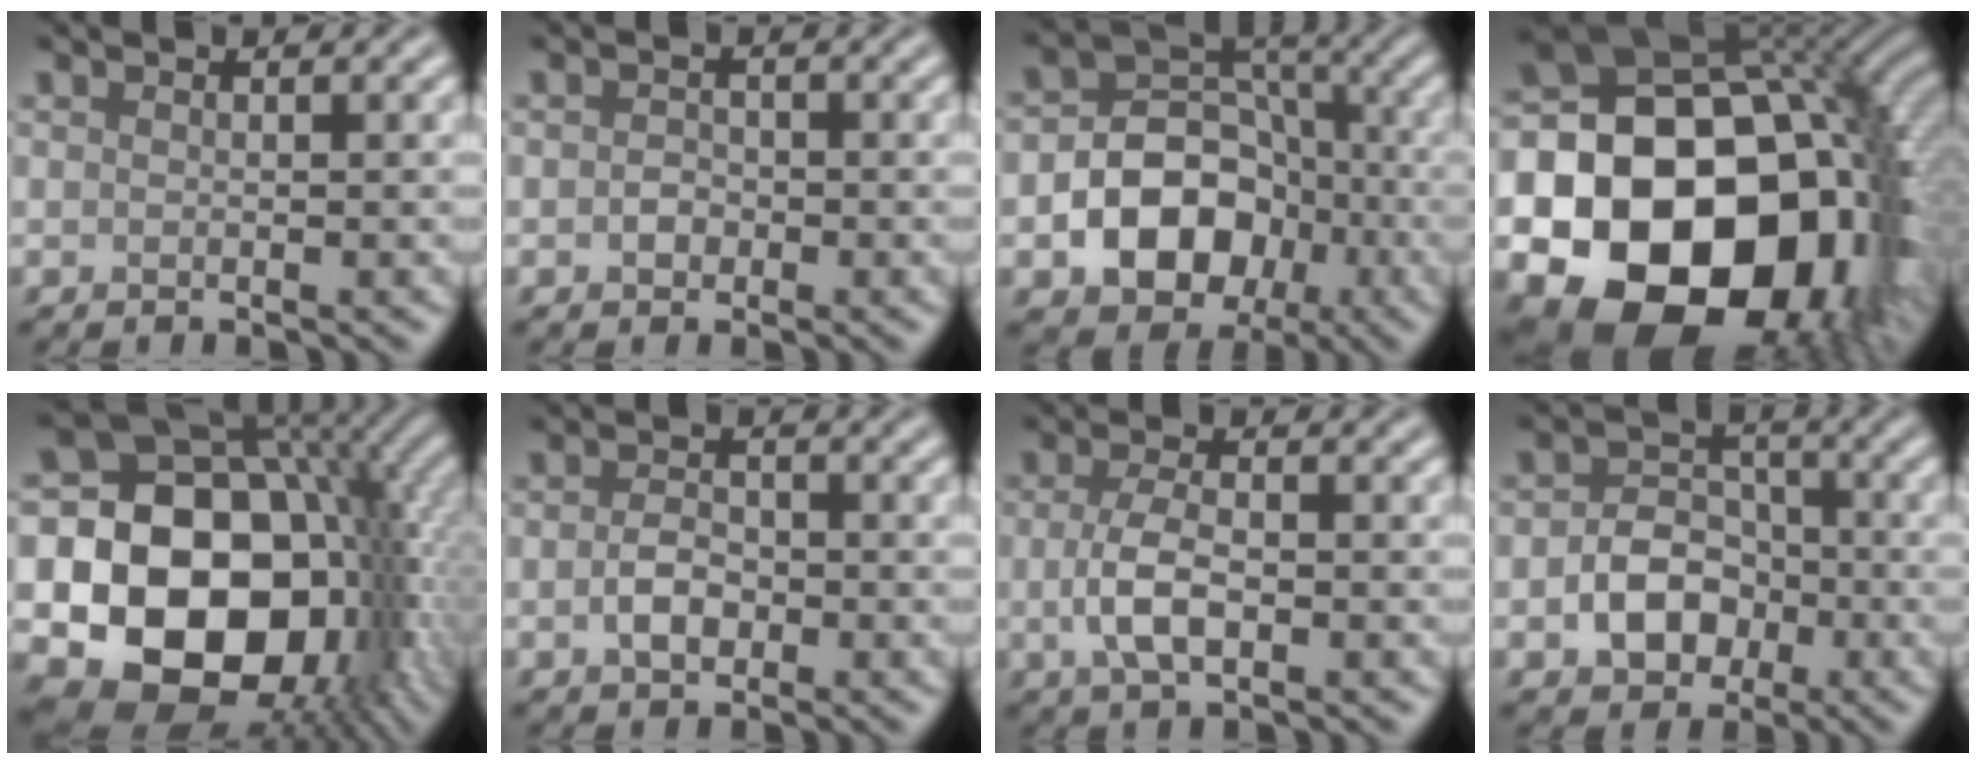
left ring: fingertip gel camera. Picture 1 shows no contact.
{"total": 1.3, "force": [-0.4, 1.1, 0.6], "torque": [-0.009, -0.003, -0.010]}
{"total": 8.6, "force": [-2.6, 6.6, 4.8], "torque": [-0.059, 0.002, -0.057]}
{"total": 23.1, "force": [-5.3, 17.7, 13.8], "torque": [-0.223, -0.025, -0.093]}
{"total": 18.7, "force": [-2.9, 14.5, 11.5], "torque": [-0.180, -0.025, -0.045]}
{"total": 2.5, "force": [-0.7, 1.7, 1.7], "torque": [-0.035, 0.000, -0.016]}
{"total": 3.6, "force": [-0.6, 1.7, 3.2], "torque": [-0.068, -0.003, -0.014]}
{"total": 4.9, "force": [-1.6, 3.8, 2.7], "torque": [-0.037, -0.002, -0.025]}